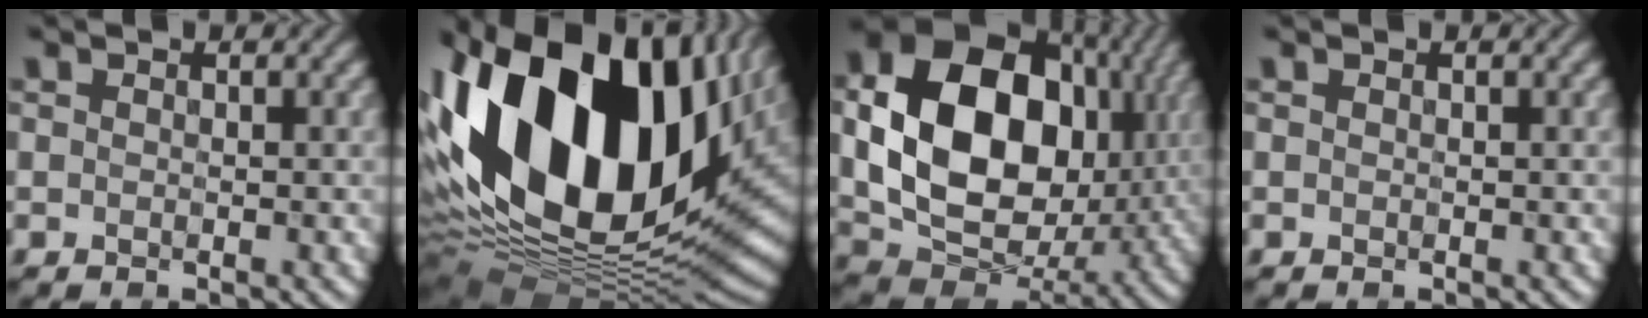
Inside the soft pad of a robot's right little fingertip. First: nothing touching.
{"total": 21.2, "force": [5.4, 13.0, 15.8], "torque": [-0.322, 0.004, 0.102]}
{"total": 16.3, "force": [1.4, 12.1, 10.7], "torque": [-0.211, -0.013, 0.028]}
{"total": 0.0}